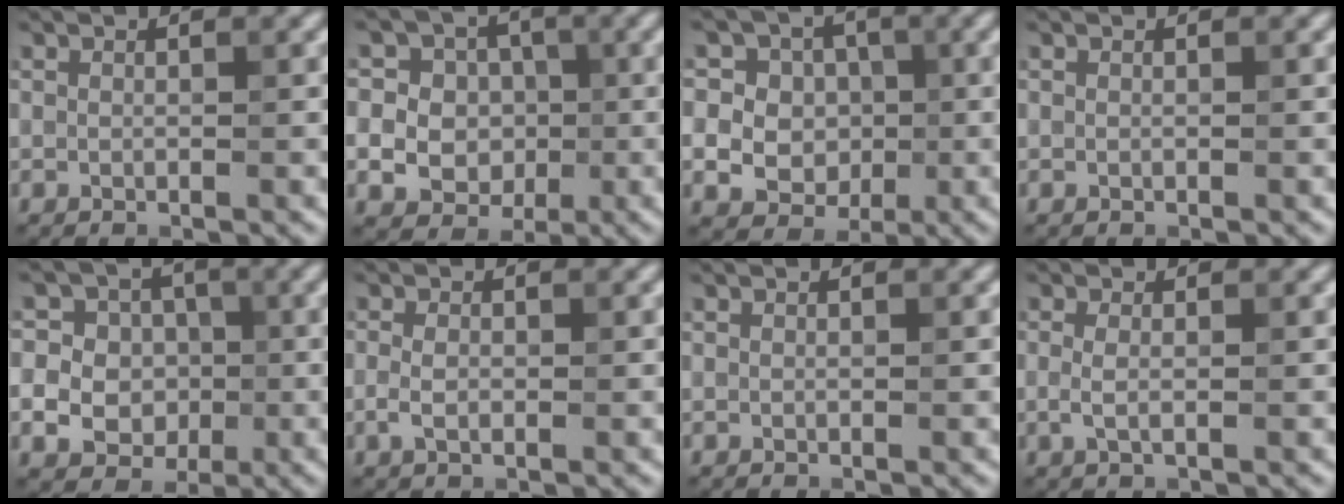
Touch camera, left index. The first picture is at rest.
{"total": 9.8, "force": [0.2, 9.2, 3.5], "torque": [-0.082, 0.027, -0.013]}
{"total": 10.6, "force": [1.2, 9.7, 4.1], "torque": [-0.092, 0.035, -0.002]}
{"total": 0.0}
{"total": 9.3, "force": [-0.7, 8.7, 3.1], "torque": [-0.067, 0.021, -0.036]}
{"total": 1.8, "force": [-0.3, 1.1, 1.4], "torque": [-0.029, 0.001, -0.007]}
{"total": 0.0}
{"total": 1.4, "force": [0.0, 0.5, 1.3], "torque": [-0.028, -0.002, -0.002]}